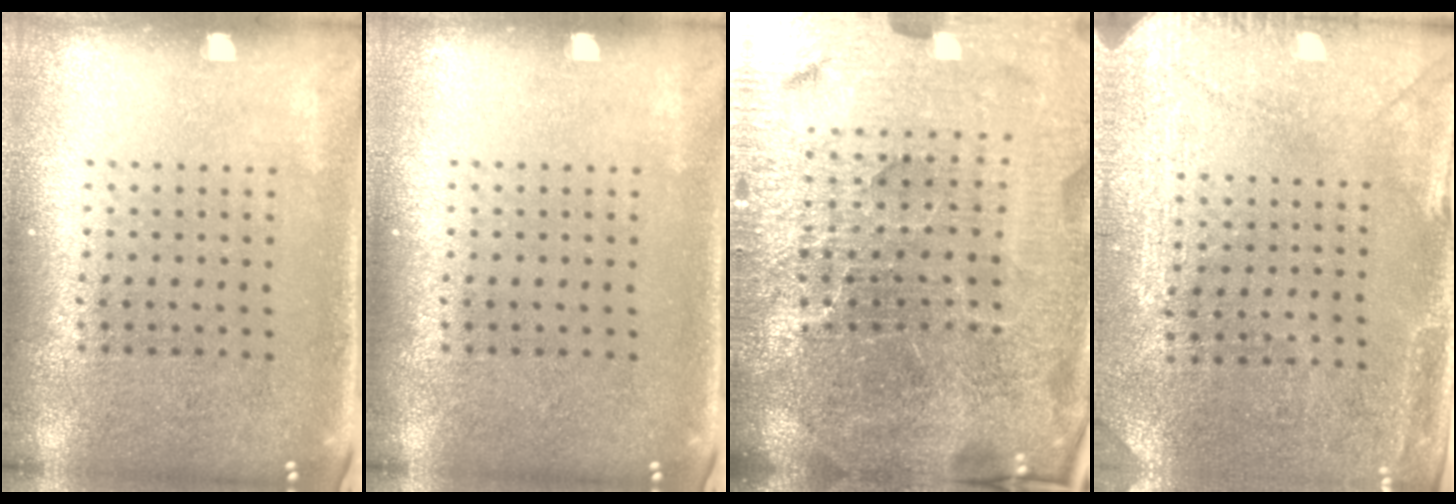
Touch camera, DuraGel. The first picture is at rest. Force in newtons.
{"total": 0.0}
{"total": 7.2, "press": 6.2, "slide": 3.5}
{"total": 2.8, "press": 2.7, "slide": 0.9}